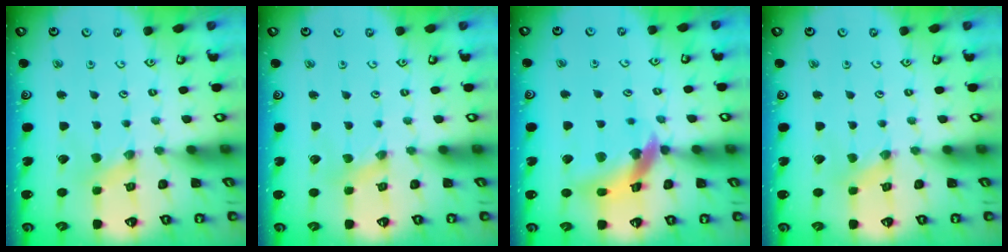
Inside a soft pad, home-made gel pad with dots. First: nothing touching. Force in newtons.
{"total": 0.0}
{"total": 12.2, "press": 12.1, "slide": 1.6}
{"total": 0.0}